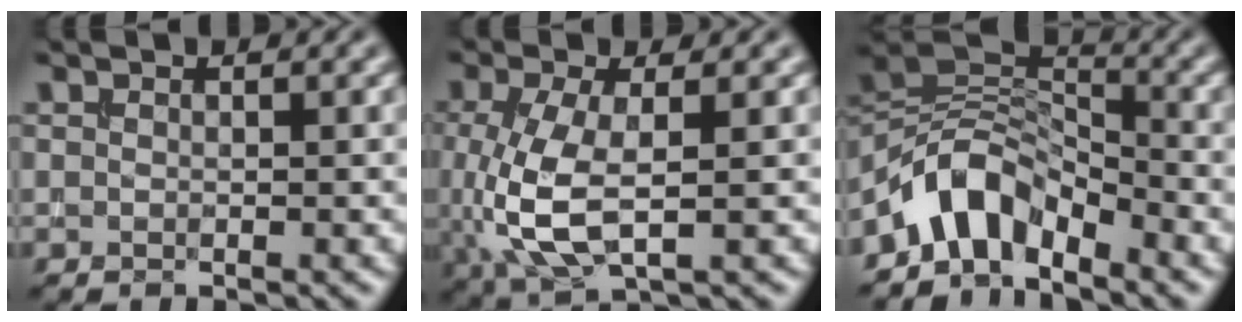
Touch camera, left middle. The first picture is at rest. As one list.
[{"total": 6.1, "force": [-0.5, 2.6, 5.5], "torque": [-0.138, -0.009, -0.004]}, {"total": 5.7, "force": [-4.3, 2.7, 2.6], "torque": [-0.034, 0.007, -0.092]}]